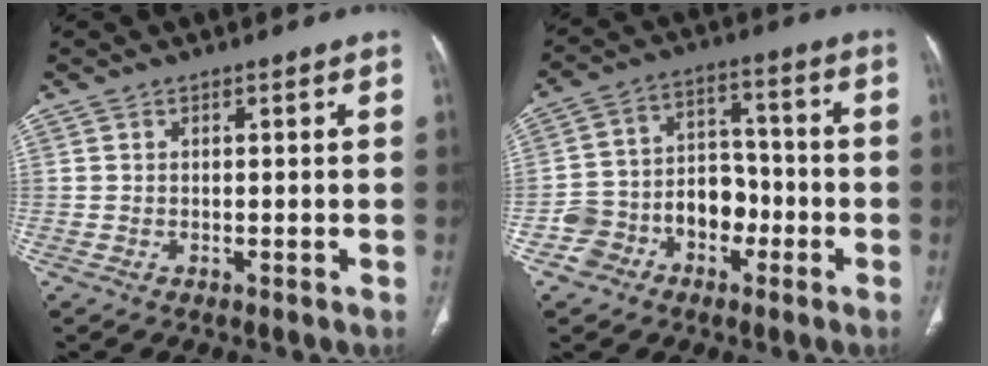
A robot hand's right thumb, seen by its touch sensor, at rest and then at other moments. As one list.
[{"total": 10.9, "force": [-4.7, 8.7, 4.6], "torque": [-0.035, 0.068, -0.079]}]